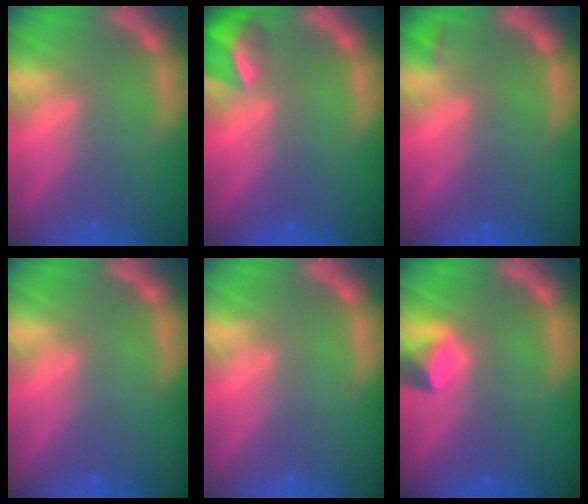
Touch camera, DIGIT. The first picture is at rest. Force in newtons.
{"total": 4.4}
{"total": 0.9}
{"total": 0.0}
{"total": 0.0}
{"total": 2.4}